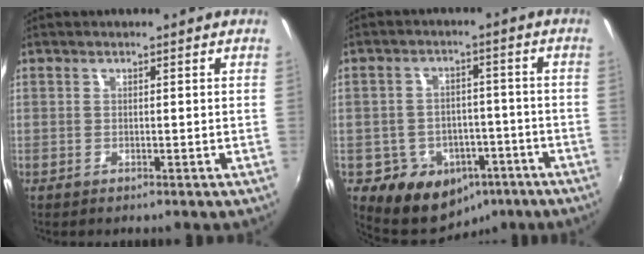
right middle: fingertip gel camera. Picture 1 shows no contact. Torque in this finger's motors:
{"motor_torque": [0.31, -0.63, 0.10, 0.02]}